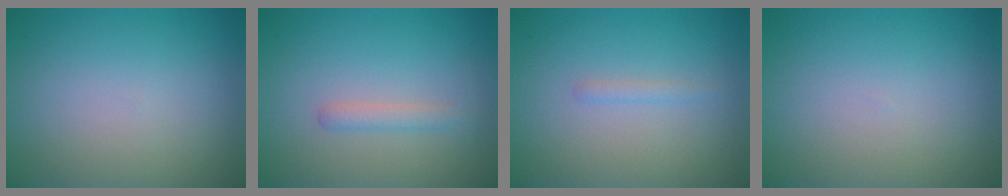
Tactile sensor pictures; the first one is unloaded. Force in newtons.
{"total": 1.4, "press": 1.4, "slide": 0.0}
{"total": 0.7, "press": 0.7, "slide": 0.1}
{"total": 0.0}